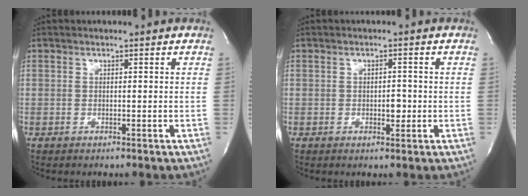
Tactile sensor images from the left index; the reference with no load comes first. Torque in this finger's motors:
{"motor_torque": [0.27, 0.24, 0.00, 0.02]}